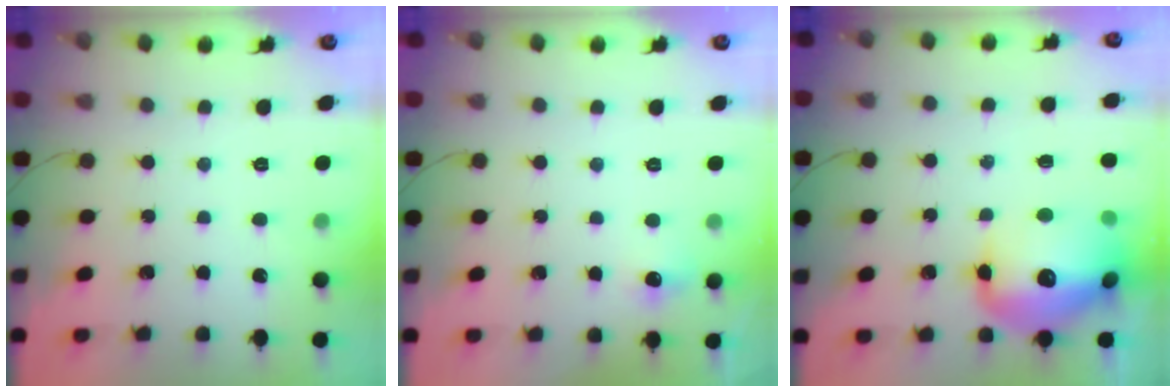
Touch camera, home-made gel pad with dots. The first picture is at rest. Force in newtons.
{"total": 5.7, "press": 5.4, "slide": 1.8}
{"total": 20.2, "press": 19.7, "slide": 4.3}